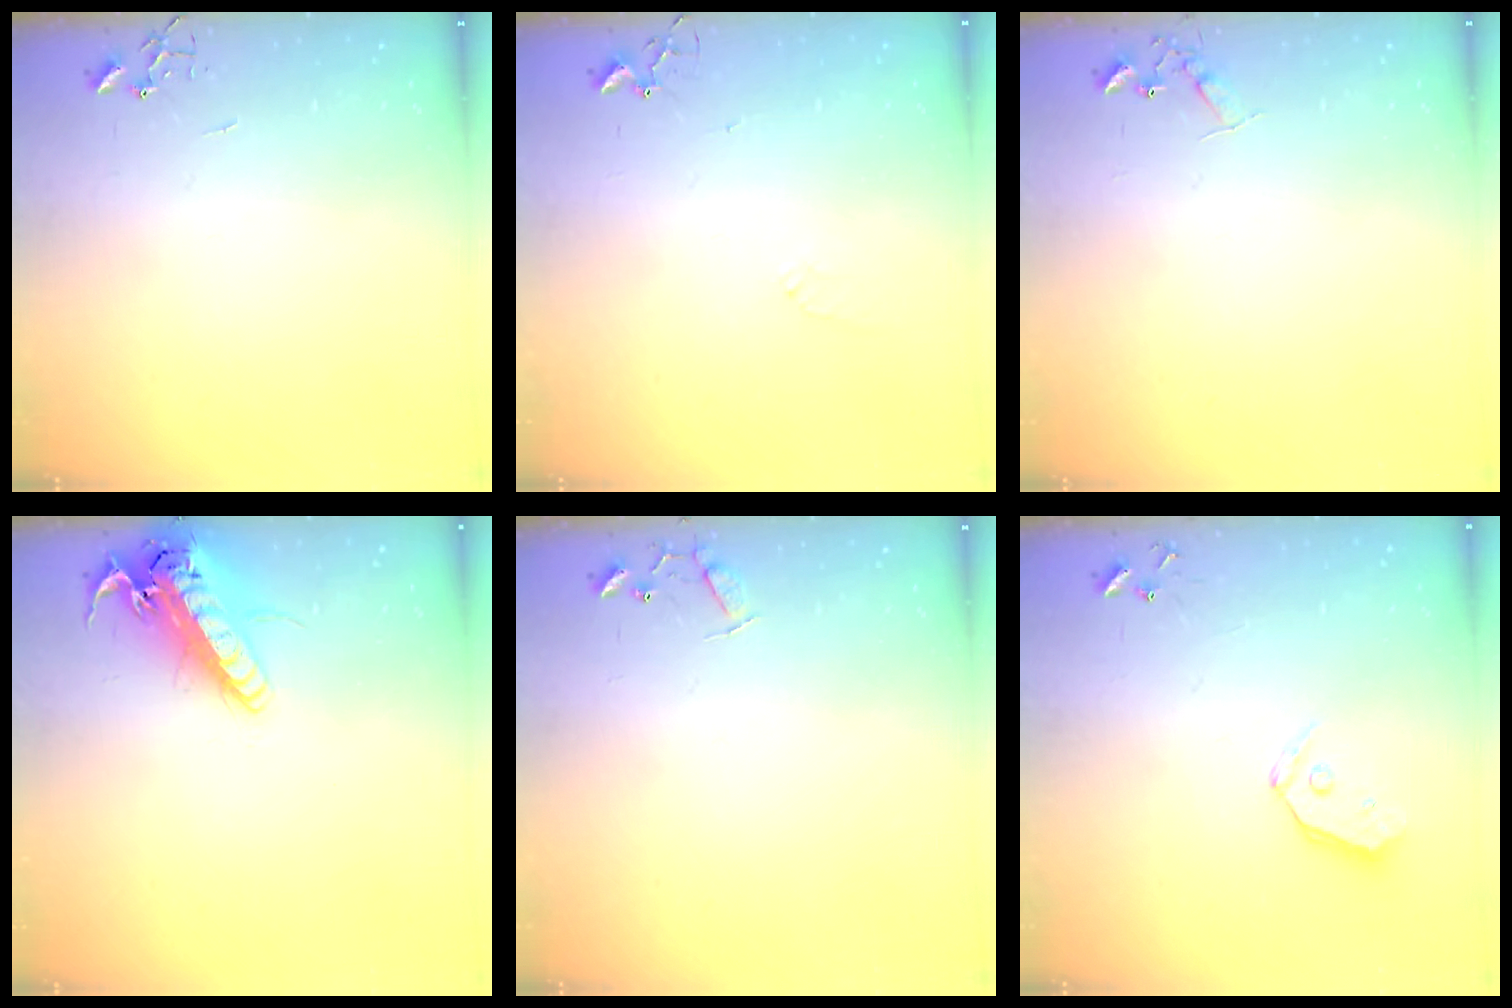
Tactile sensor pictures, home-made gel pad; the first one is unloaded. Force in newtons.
{"total": 5.5, "press": 5.5, "slide": 0.8}
{"total": 7.0, "press": 7.0, "slide": 0.8}
{"total": 19.1, "press": 18.8, "slide": 3.3}
{"total": 7.7, "press": 7.6, "slide": 0.5}
{"total": 7.7, "press": 7.6, "slide": 0.9}